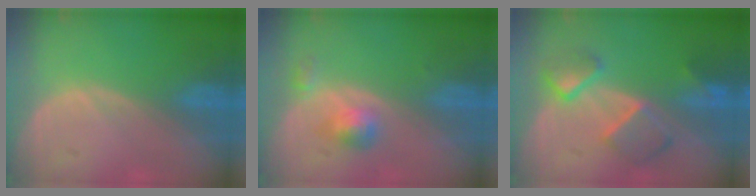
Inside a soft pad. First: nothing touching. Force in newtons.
{"total": 3.3, "press": 3.1, "slide": 1.2}
{"total": 6.8, "press": 6.6, "slide": 1.2}